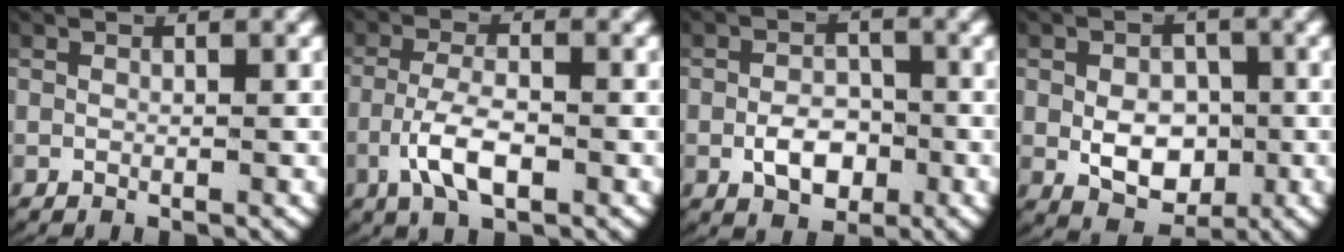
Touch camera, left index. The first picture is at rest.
{"total": 4.3, "force": [-1.8, 1.7, 3.6], "torque": [-0.078, -0.014, -0.027]}
{"total": 3.7, "force": [-1.3, 2.6, 2.3], "torque": [-0.035, -0.011, -0.017]}
{"total": 5.2, "force": [-0.9, 3.9, 3.2], "torque": [-0.052, -0.028, -0.002]}